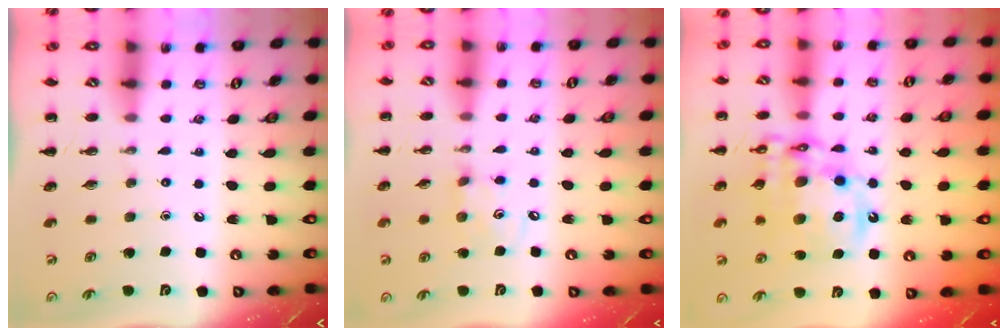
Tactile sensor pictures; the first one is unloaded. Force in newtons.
{"total": 5.3, "press": 5.2, "slide": 1.0}
{"total": 17.5, "press": 17.0, "slide": 3.8}